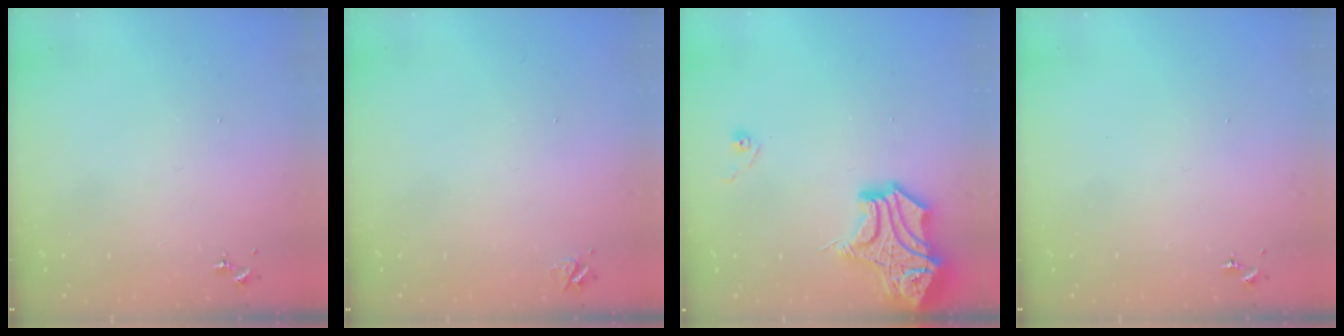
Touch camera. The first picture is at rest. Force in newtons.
{"total": 3.7, "press": 3.6, "slide": 0.5}
{"total": 21.1, "press": 21.0, "slide": 2.6}
{"total": 0.0}